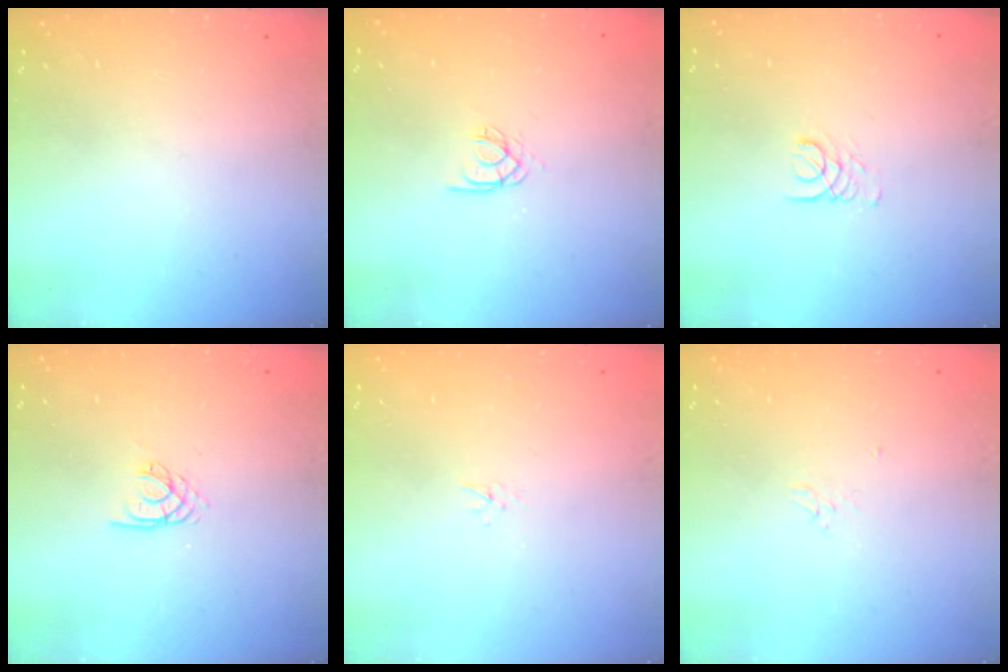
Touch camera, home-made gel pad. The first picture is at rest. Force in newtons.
{"total": 2.5, "press": 2.5, "slide": 0.1}
{"total": 1.6, "press": 1.6, "slide": 0.1}
{"total": 2.1, "press": 2.1, "slide": 0.3}
{"total": 1.6, "press": 1.6, "slide": 0.2}
{"total": 4.1, "press": 4.0, "slide": 0.5}